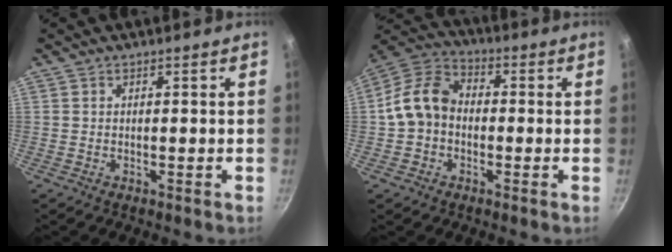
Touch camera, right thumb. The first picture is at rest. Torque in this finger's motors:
{"motor_torque": [0.02, 0.83, 0.06, -0.20, 0.26]}